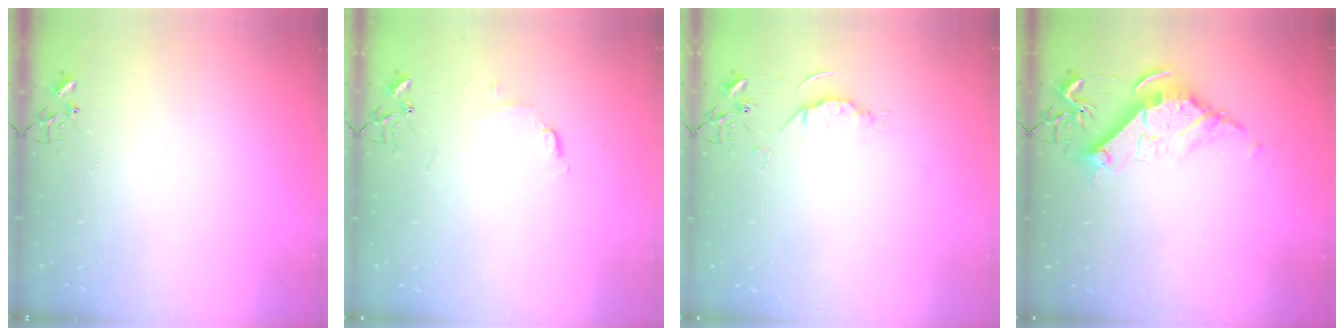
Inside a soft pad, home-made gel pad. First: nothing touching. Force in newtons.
{"total": 6.1, "press": 6.1, "slide": 0.7}
{"total": 5.7, "press": 5.6, "slide": 0.8}
{"total": 10.8, "press": 10.8, "slide": 0.3}